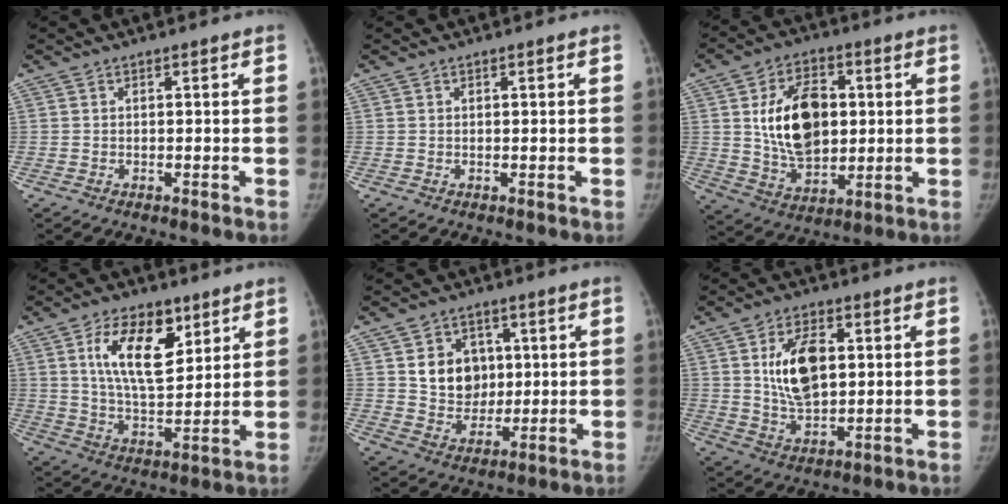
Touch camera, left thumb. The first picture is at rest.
{"total": 0.0}
{"total": 16.1, "force": [2.4, 10.3, 12.1], "torque": [-0.166, -0.008, 0.045]}
{"total": 14.1, "force": [6.1, 7.1, 10.5], "torque": [-0.147, -0.032, 0.114]}
{"total": 10.0, "force": [2.4, 8.3, 5.0], "torque": [-0.034, -0.010, 0.049]}
{"total": 12.1, "force": [2.5, 6.8, 9.7], "torque": [-0.149, -0.010, 0.050]}